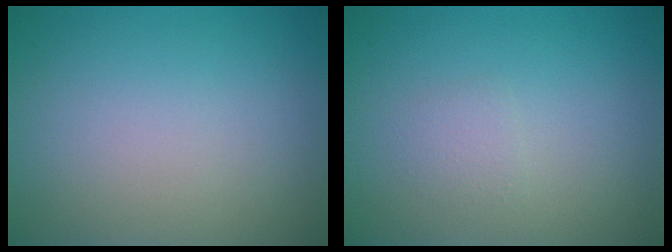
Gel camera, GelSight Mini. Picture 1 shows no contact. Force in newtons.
{"total": 1.1, "press": 1.0, "slide": 0.1}